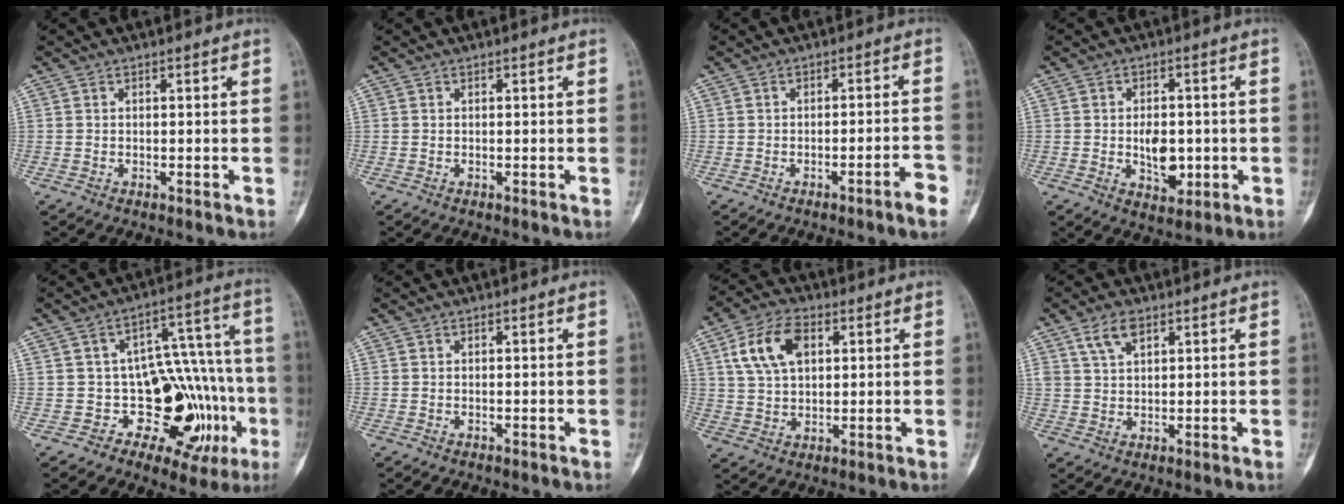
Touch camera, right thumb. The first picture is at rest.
{"total": 0.0}
{"total": 3.9, "force": [-2.4, 0.1, 3.0], "torque": [-0.049, 0.021, -0.033]}
{"total": 7.1, "force": [-0.9, 4.5, 5.5], "torque": [-0.063, -0.001, -0.006]}
{"total": 19.0, "force": [-5.4, 11.0, 14.5], "torque": [-0.128, 0.040, -0.062]}
{"total": 0.0}
{"total": 10.3, "force": [3.4, 6.3, 7.4], "torque": [-0.131, 0.003, 0.061]}
{"total": 4.7, "force": [2.6, 2.4, 3.0], "torque": [-0.049, -0.004, 0.054]}